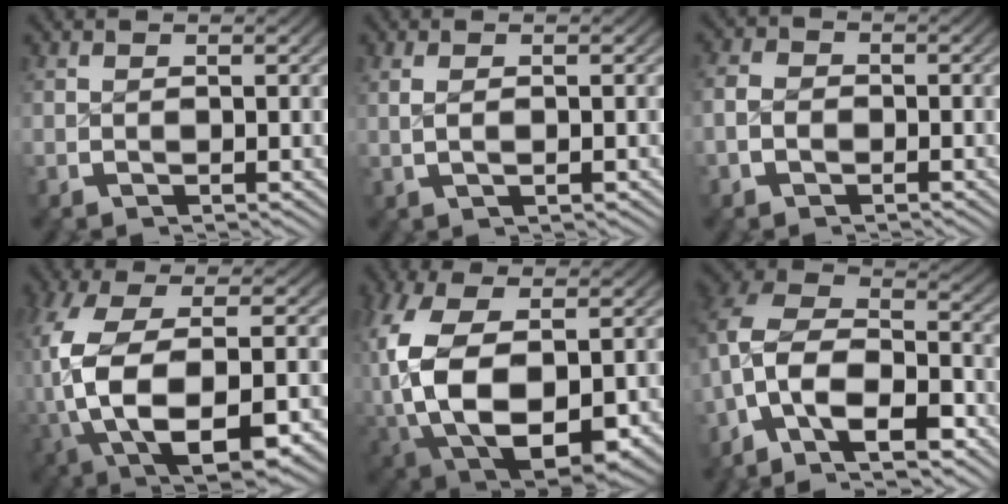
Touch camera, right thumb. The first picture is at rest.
{"total": 1.1, "force": [0.2, 0.3, 1.1], "torque": [-0.022, 0.001, 0.009]}
{"total": 2.2, "force": [-0.9, 1.7, 1.0], "torque": [-0.021, -0.003, -0.016]}
{"total": 14.4, "force": [-3.2, 8.3, 11.4], "torque": [-0.280, -0.063, -0.009]}
{"total": 13.4, "force": [-2.4, 8.6, 10.0], "torque": [-0.240, -0.067, 0.001]}
{"total": 14.5, "force": [-2.5, 10.8, 9.4], "torque": [-0.227, -0.055, -0.037]}